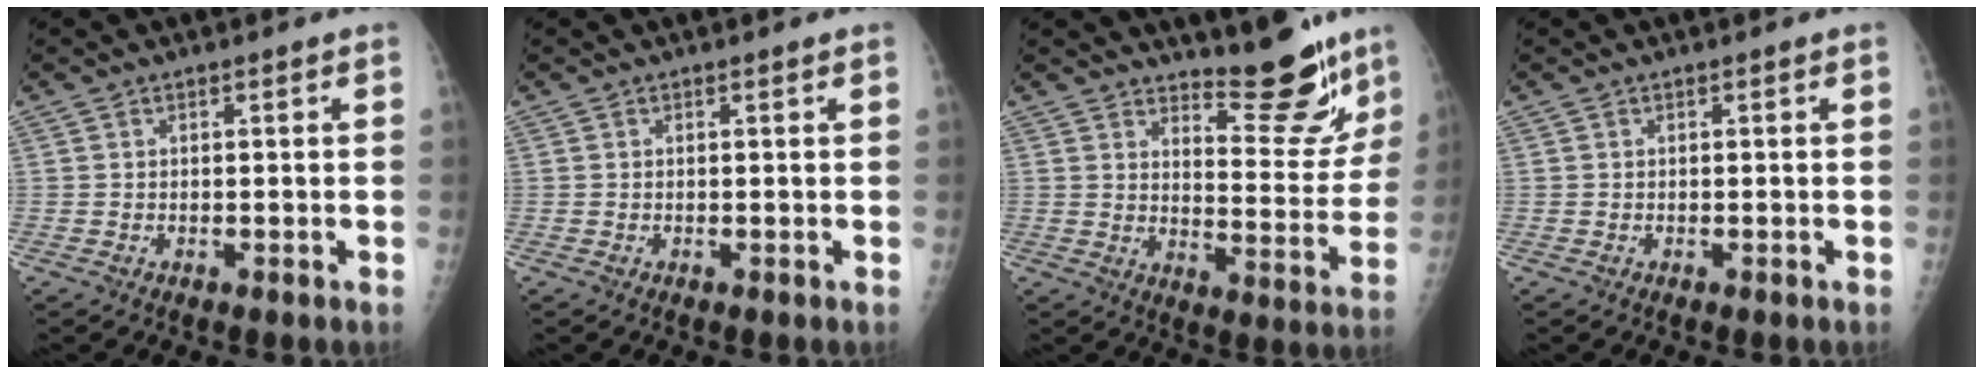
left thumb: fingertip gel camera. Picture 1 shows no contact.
{"total": 0.0}
{"total": 13.1, "force": [10.9, 3.5, 6.2], "torque": [-0.047, -0.102, 0.154]}
{"total": 0.0}